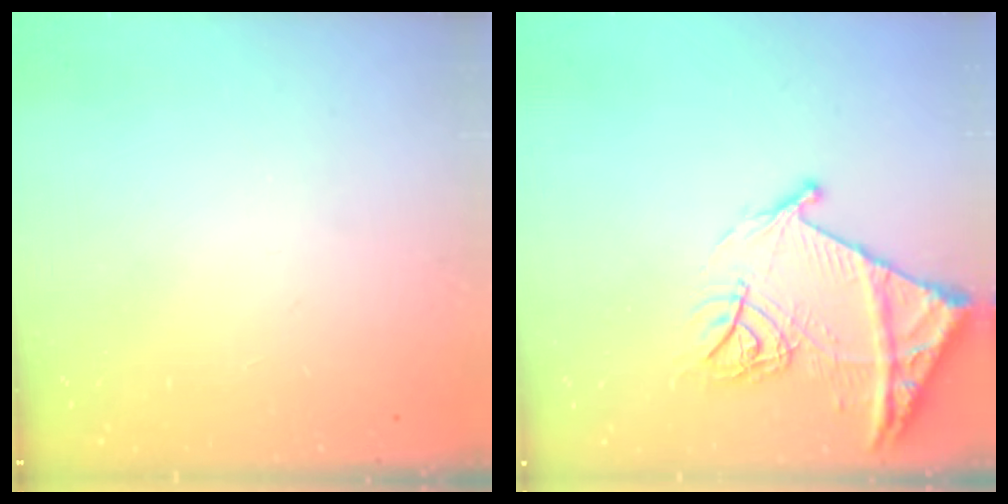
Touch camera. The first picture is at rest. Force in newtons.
{"total": 15.9, "press": 15.8, "slide": 1.6}